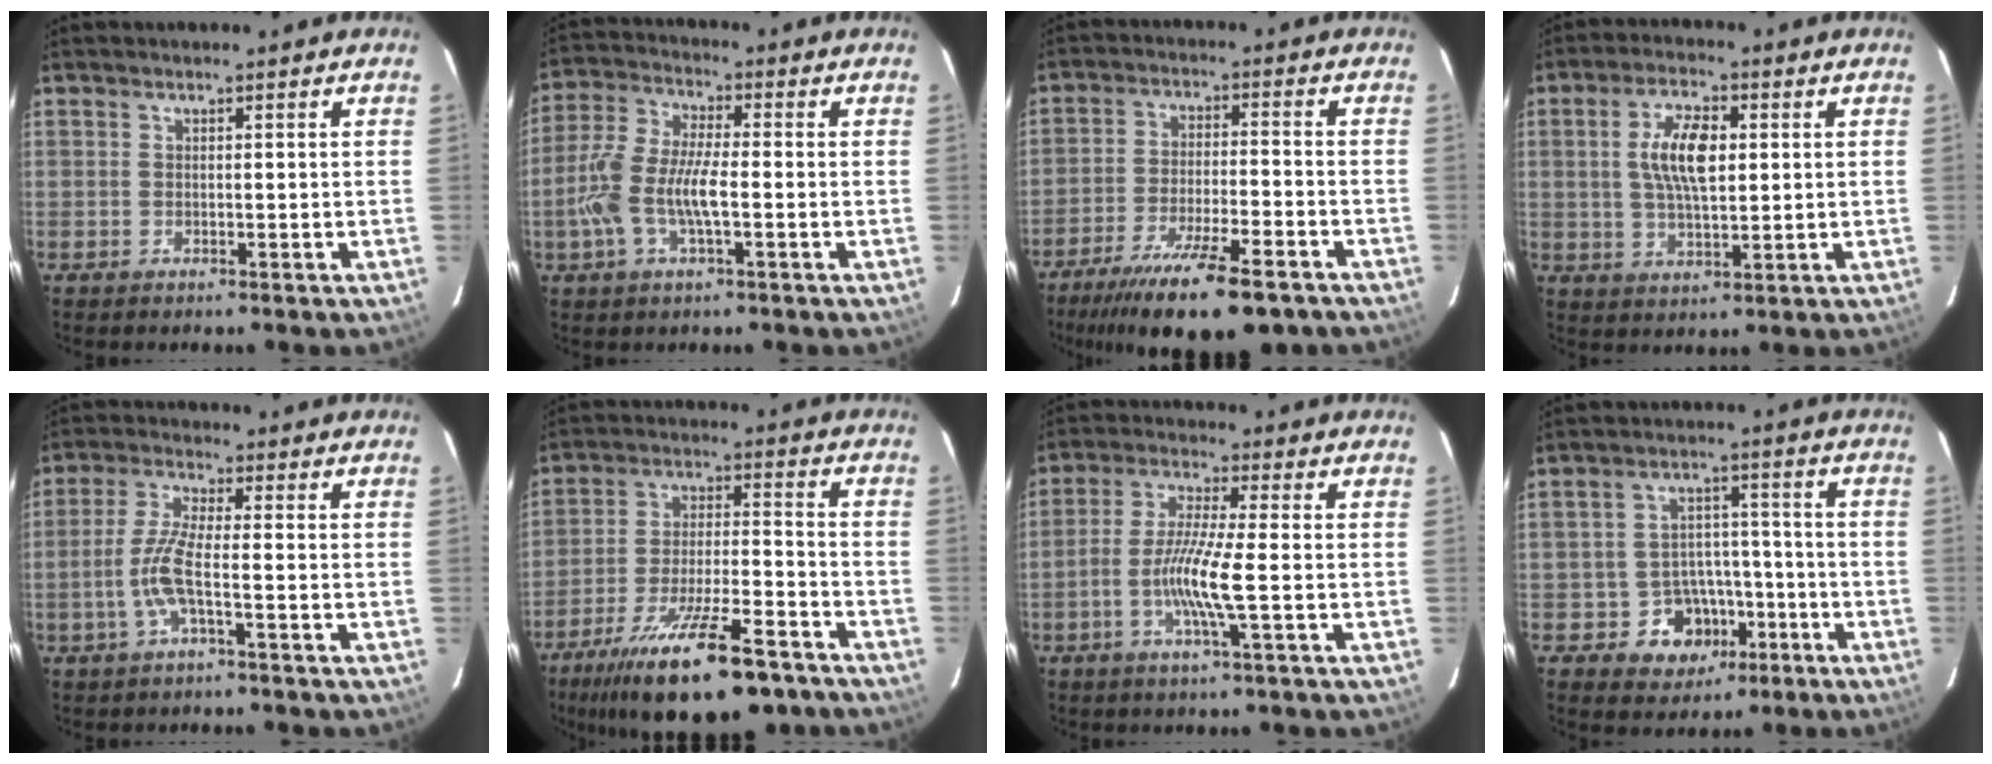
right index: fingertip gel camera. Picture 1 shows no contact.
{"total": 10.8, "force": [-2.5, 3.6, 9.8], "torque": [-0.214, 0.004, -0.052]}
{"total": 17.9, "force": [-13.2, 4.1, 11.3], "torque": [-0.218, -0.041, -0.207]}
{"total": 8.9, "force": [1.5, 3.7, 7.9], "torque": [-0.149, 0.009, 0.030]}
{"total": 6.1, "force": [-2.1, 0.3, 5.7], "torque": [-0.127, 0.000, -0.042]}
{"total": 21.1, "force": [-15.2, 5.7, 13.5], "torque": [-0.250, -0.039, -0.237]}
{"total": 8.2, "force": [-2.2, -0.3, 7.9], "torque": [-0.162, -0.002, -0.046]}
{"total": 8.3, "force": [-4.0, 6.9, 2.3], "torque": [-0.054, 0.031, -0.041]}